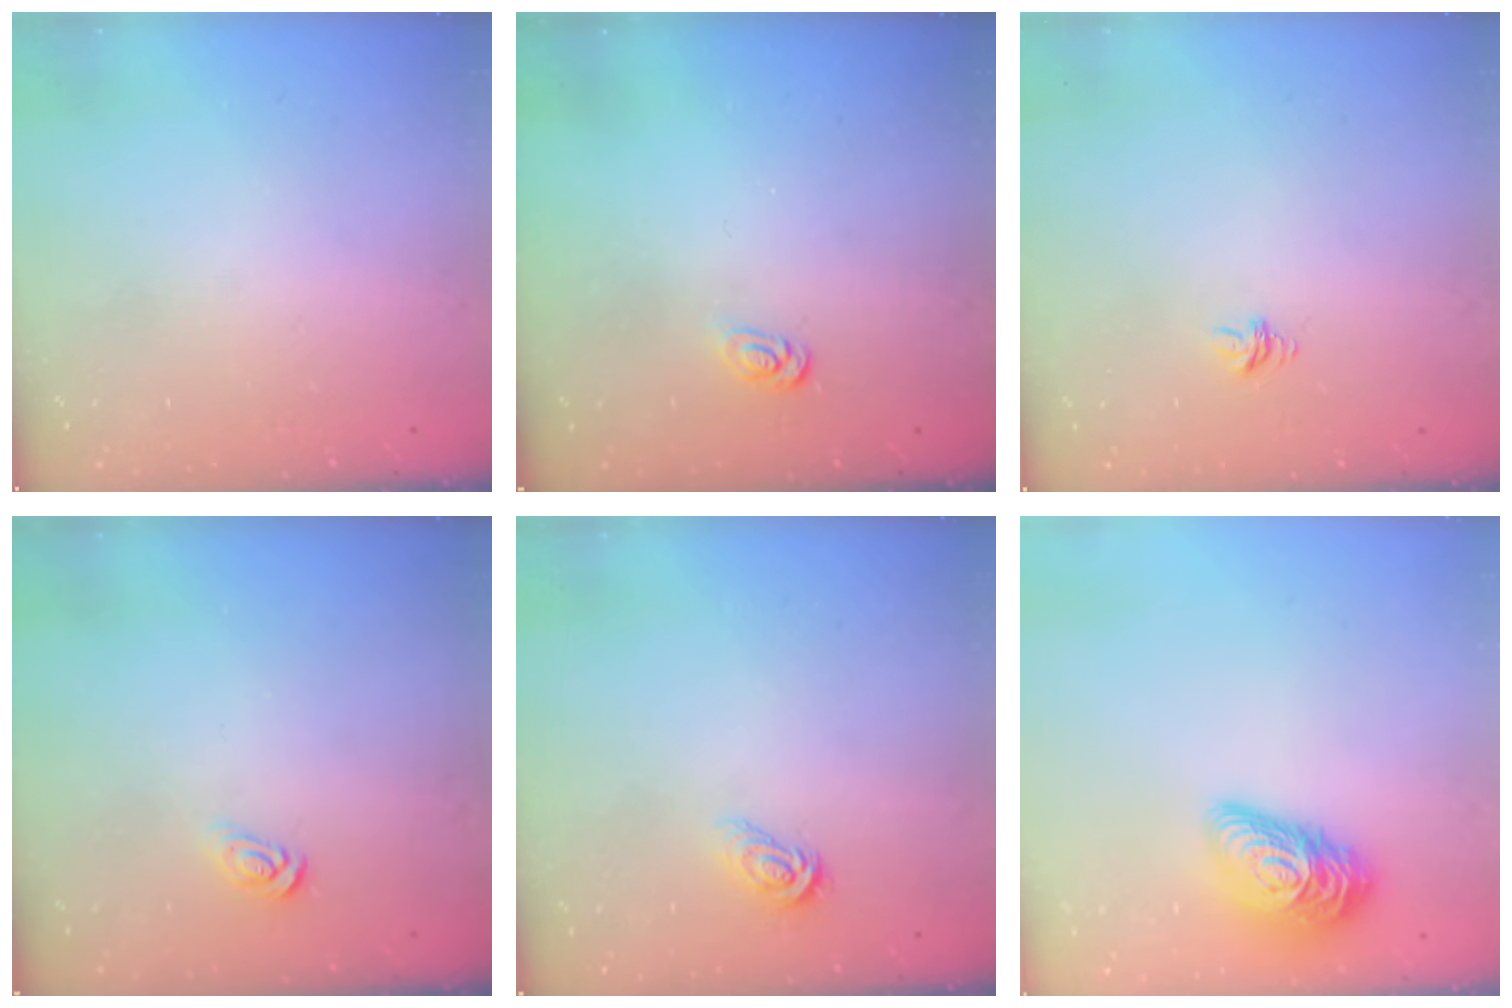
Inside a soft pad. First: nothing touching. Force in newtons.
{"total": 2.6, "press": 2.6, "slide": 0.4}
{"total": 4.3, "press": 4.3, "slide": 0.4}
{"total": 3.7, "press": 3.7, "slide": 0.3}
{"total": 5.8, "press": 5.8, "slide": 0.1}
{"total": 15.3, "press": 15.3, "slide": 0.8}